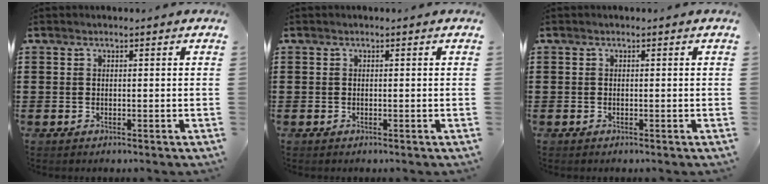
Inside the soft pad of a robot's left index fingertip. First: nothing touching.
{"total": 0.0}
{"total": 0.0}